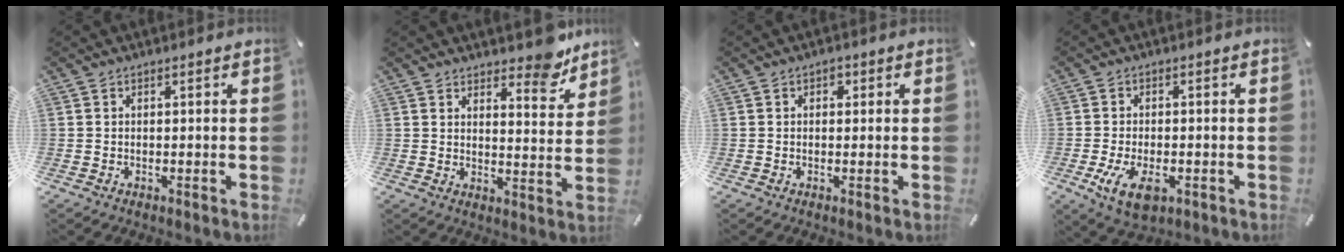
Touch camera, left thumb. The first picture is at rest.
{"total": 8.9, "force": [7.3, 3.9, 3.1], "torque": [-0.016, -0.060, 0.125]}
{"total": 1.1, "force": [0.3, 1.0, 0.4], "torque": [-0.002, 0.004, 0.002]}
{"total": 7.0, "force": [-2.4, 4.0, 5.2], "torque": [-0.113, -0.005, -0.045]}